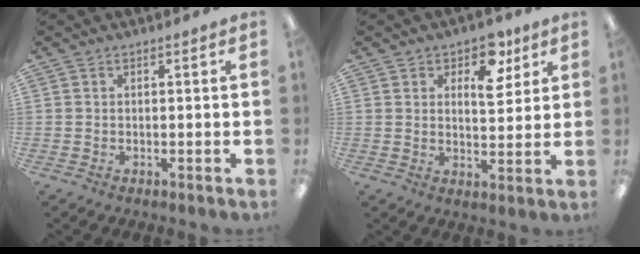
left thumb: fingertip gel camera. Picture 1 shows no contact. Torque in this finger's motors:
{"motor_torque": [-0.05, 0.34, -0.32, 0.23, 0.02]}